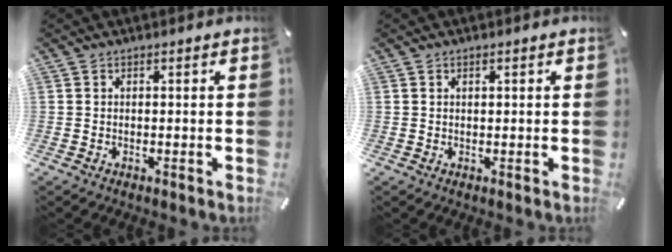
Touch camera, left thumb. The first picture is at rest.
{"total": 0.7, "force": [0.3, 0.3, 0.5], "torque": [-0.010, 0.002, 0.005]}